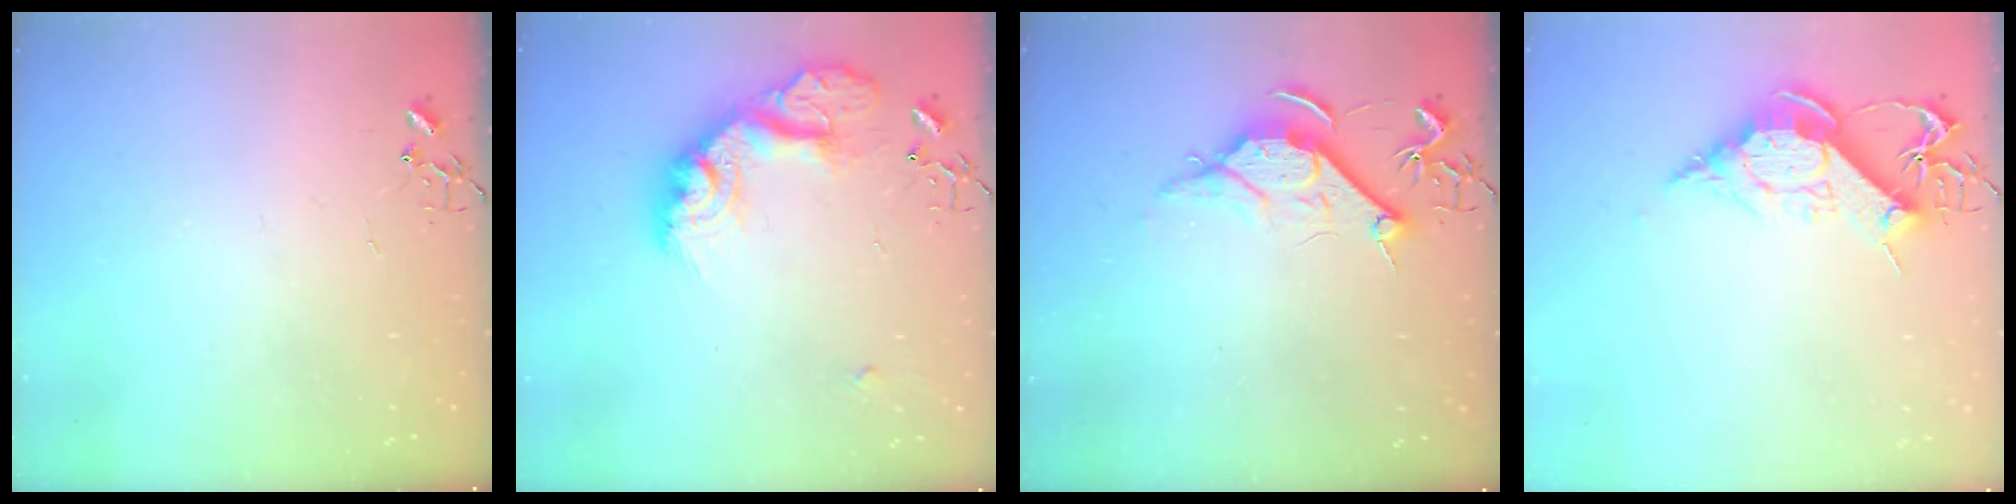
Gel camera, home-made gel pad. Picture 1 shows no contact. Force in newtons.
{"total": 20.8, "press": 20.8, "slide": 1.5}
{"total": 9.7, "press": 9.7, "slide": 0.7}
{"total": 11.8, "press": 11.7, "slide": 0.8}